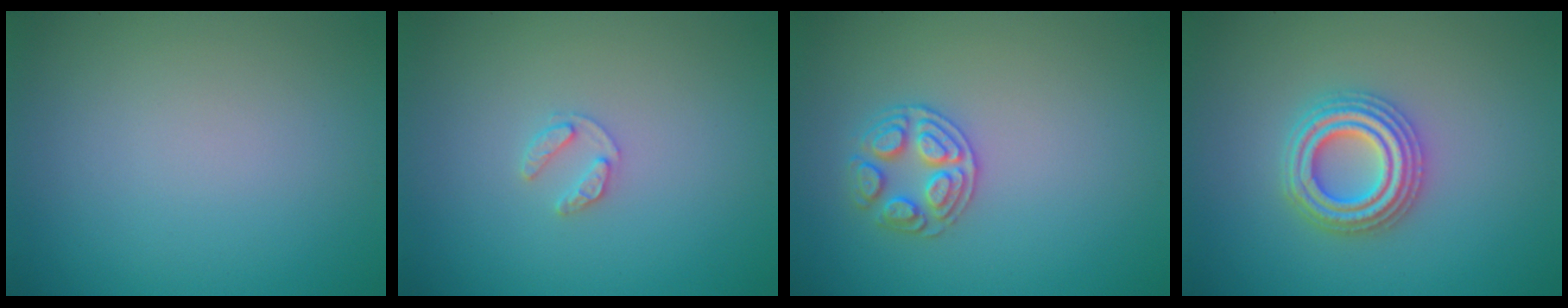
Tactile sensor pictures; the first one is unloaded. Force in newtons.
{"total": 1.3, "press": 1.3, "slide": 0.2}
{"total": 2.6, "press": 2.6, "slide": 0.4}
{"total": 4.3, "press": 4.2, "slide": 0.8}